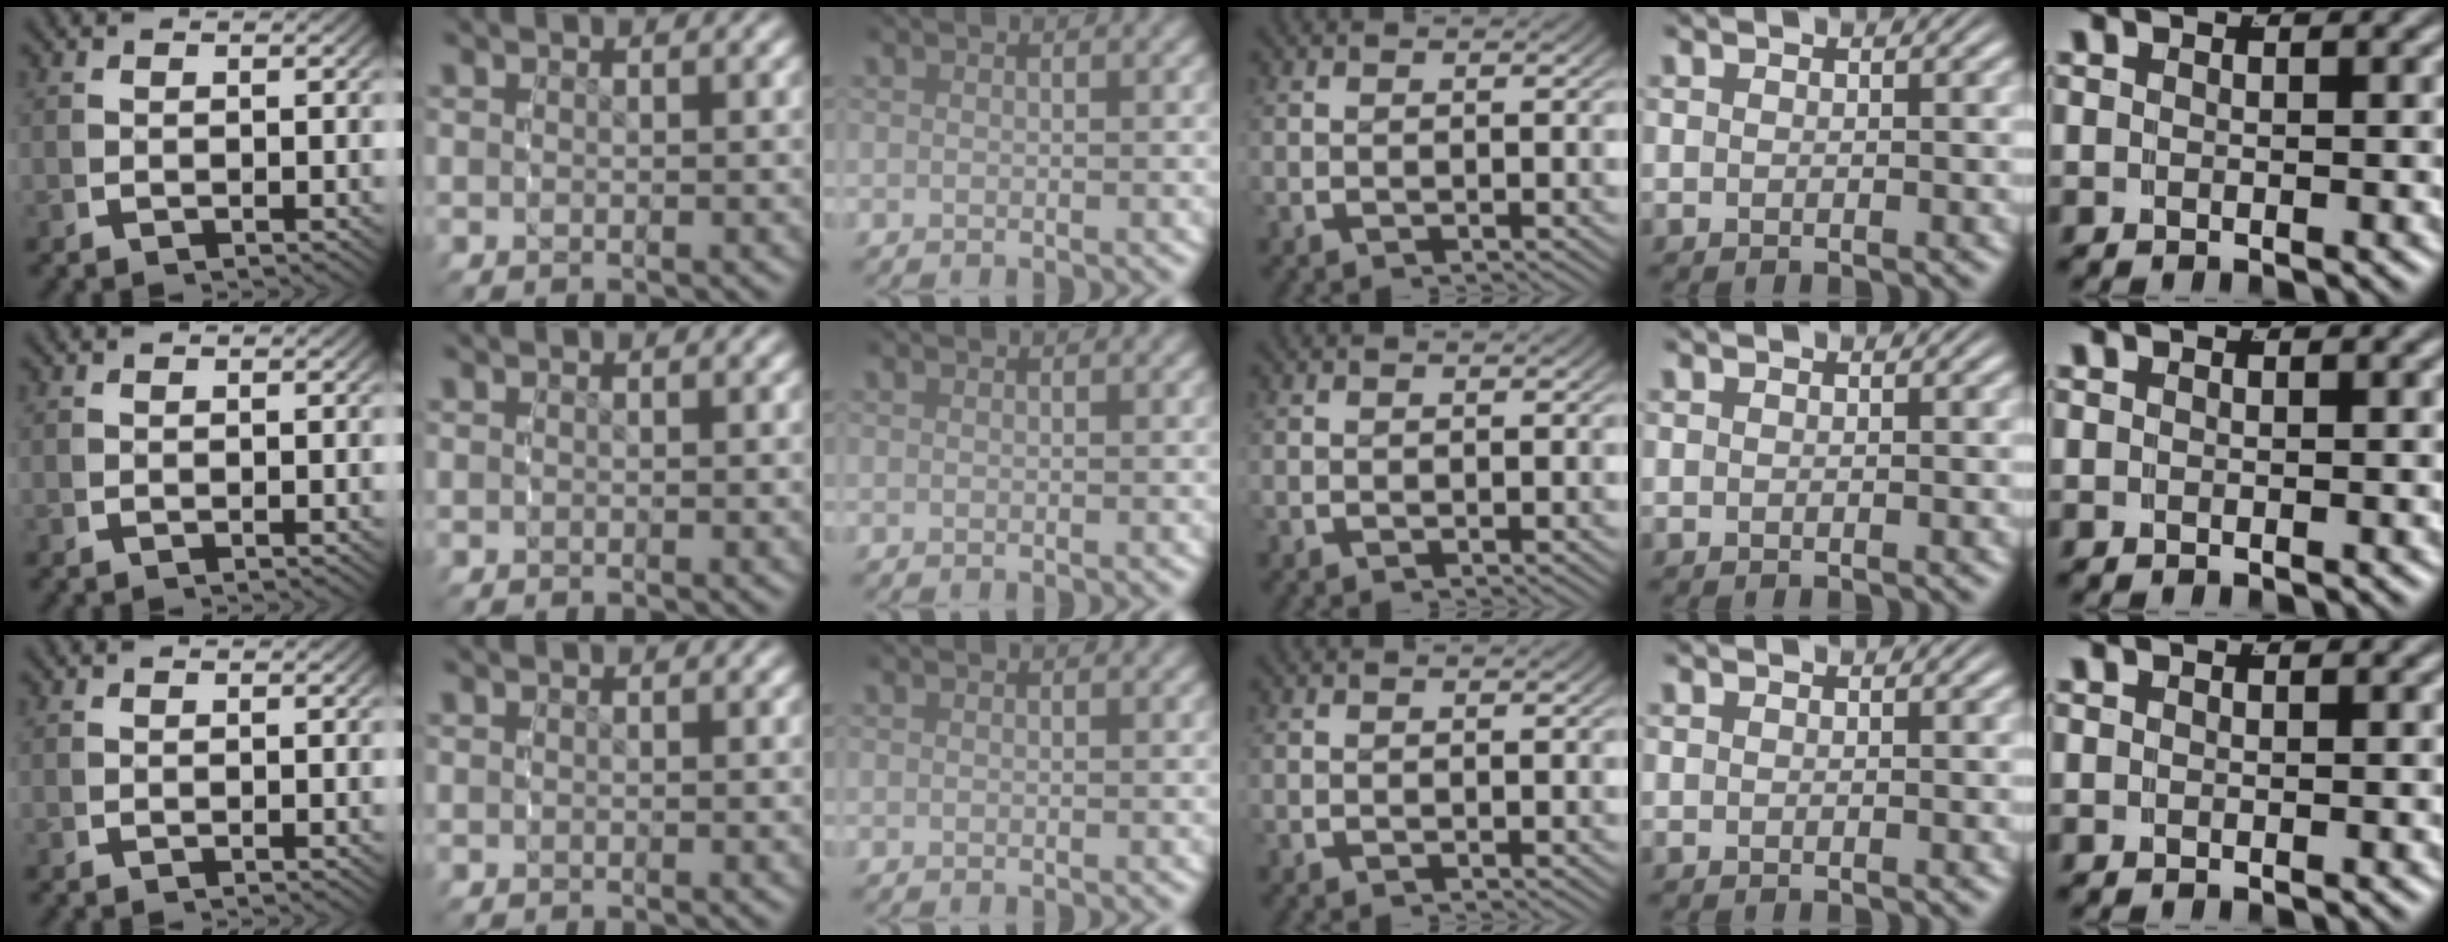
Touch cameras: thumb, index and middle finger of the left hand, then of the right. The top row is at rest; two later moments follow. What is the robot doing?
{"motion": "grasp_and_lifting", "object": "small bumper sticker"}